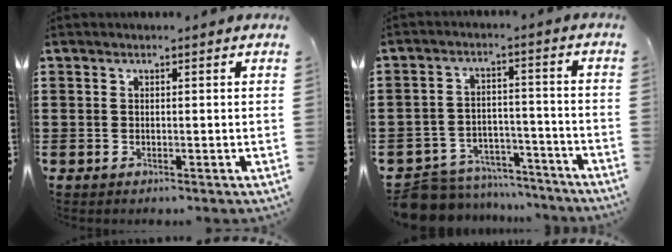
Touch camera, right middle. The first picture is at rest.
{"total": 7.3, "force": [-7.1, 1.4, 0.6], "torque": [-0.017, 0.018, -0.142]}